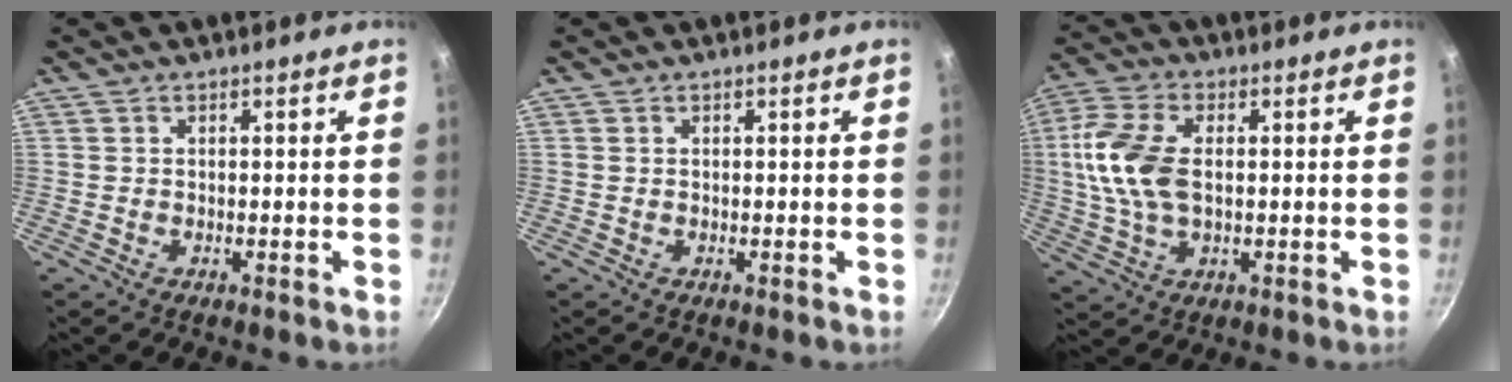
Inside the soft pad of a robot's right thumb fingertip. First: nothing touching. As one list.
[{"total": 0.0}, {"total": 12.3, "force": [0.8, 7.1, 10.1], "torque": [-0.204, 0.013, 0.009]}]